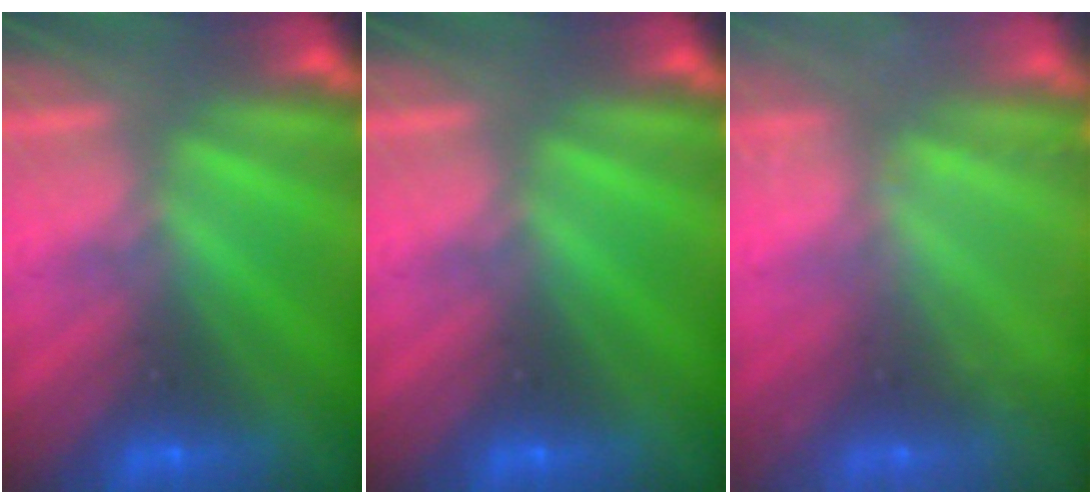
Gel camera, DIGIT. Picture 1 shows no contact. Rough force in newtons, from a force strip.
{"total": 0.0}
{"total": 2.3}